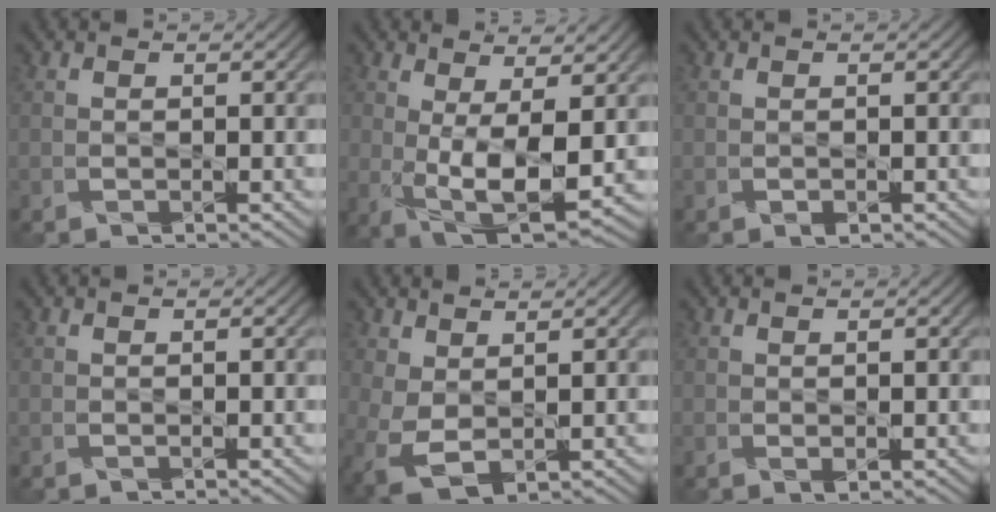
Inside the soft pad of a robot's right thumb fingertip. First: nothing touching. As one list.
[{"total": 8.4, "force": [0.4, 3.3, 7.7], "torque": [-0.153, -0.013, 0.013]}, {"total": 0.5, "force": [-0.3, 0.2, 0.3], "torque": [-0.007, -0.004, -0.003]}, {"total": 0.0}, {"total": 4.3, "force": [-0.1, 2.5, 3.5], "torque": [-0.101, -0.004, -0.003]}, {"total": 0.7, "force": [0.1, 0.4, 0.6], "torque": [-0.007, -0.004, 0.003]}]